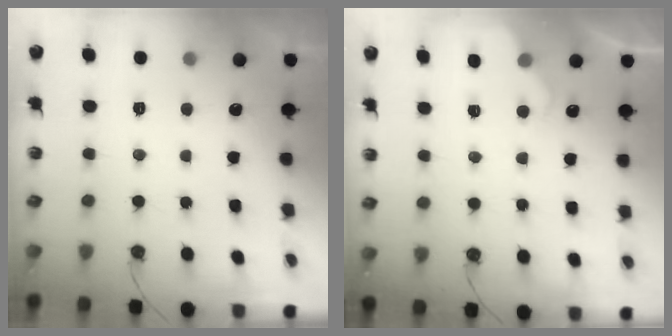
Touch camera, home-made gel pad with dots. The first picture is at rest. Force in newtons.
{"total": 4.0, "press": 3.9, "slide": 0.5}